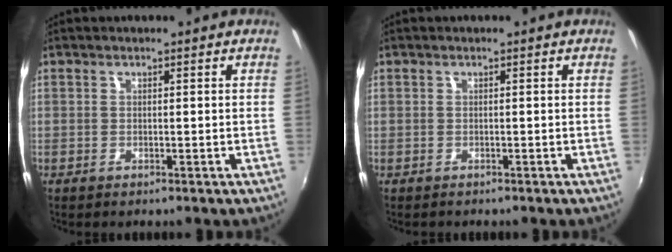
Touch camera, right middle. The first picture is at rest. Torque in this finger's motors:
{"motor_torque": [-1.00, 0.31, -0.50, -0.21]}